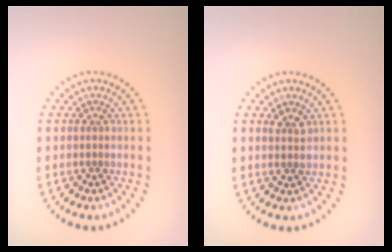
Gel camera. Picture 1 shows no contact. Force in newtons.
{"total": 1.2, "press": 1.1, "slide": 0.3}